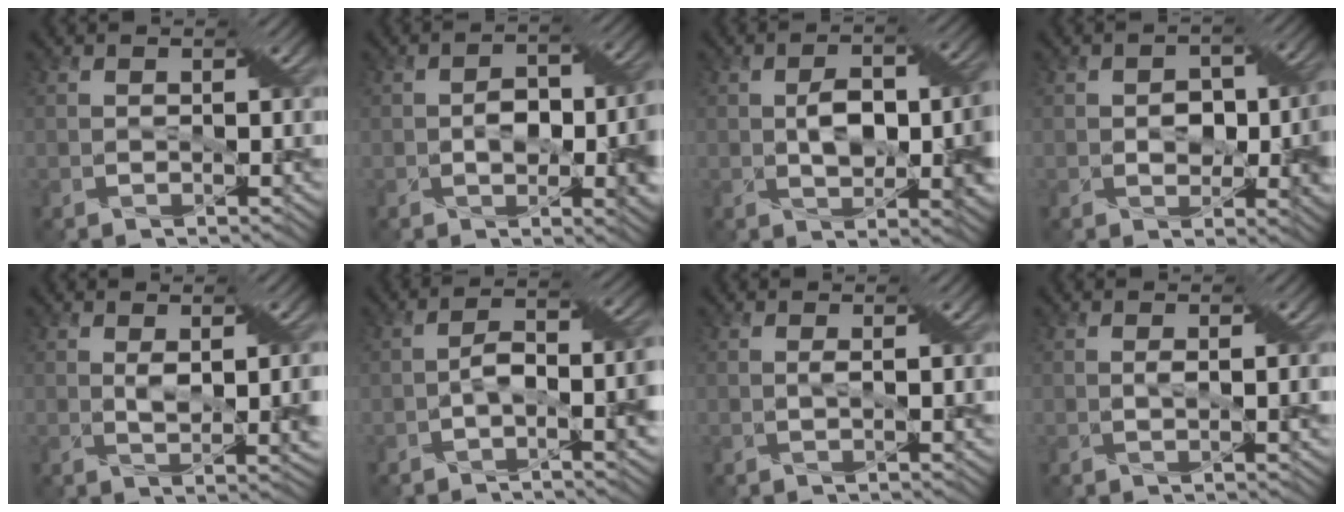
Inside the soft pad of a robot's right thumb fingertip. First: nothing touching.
{"total": 8.3, "force": [-1.2, 4.4, 6.9], "torque": [-0.106, -0.011, -0.015]}
{"total": 9.2, "force": [-0.2, 4.6, 8.0], "torque": [-0.127, 0.002, -0.001]}
{"total": 6.8, "force": [-0.6, 4.4, 5.2], "torque": [-0.071, -0.008, -0.010]}
{"total": 4.0, "force": [0.6, 1.2, 3.7], "torque": [-0.066, 0.003, 0.015]}
{"total": 6.2, "force": [-1.5, 2.1, 5.7], "torque": [-0.094, 0.012, -0.031]}
{"total": 1.1, "force": [0.2, 0.0, 1.0], "torque": [-0.022, 0.005, 0.001]}
{"total": 1.8, "force": [0.3, 0.2, 1.8], "torque": [-0.030, 0.003, 0.005]}